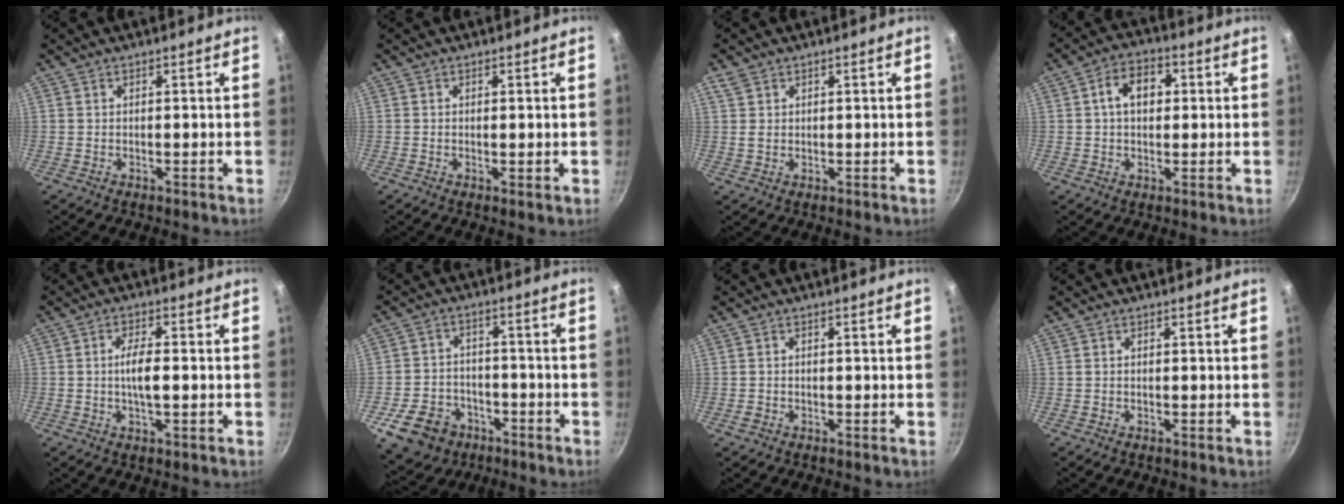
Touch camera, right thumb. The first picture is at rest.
{"total": 0.7, "force": [0.1, 0.2, 0.6], "torque": [-0.010, -0.003, 0.000]}
{"total": 2.7, "force": [1.3, 2.0, 1.2], "torque": [-0.018, -0.001, 0.026]}
{"total": 7.7, "force": [1.3, 5.4, 5.3], "torque": [-0.064, 0.014, 0.011]}
{"total": 5.3, "force": [-0.5, 2.2, 4.8], "torque": [-0.083, 0.009, -0.011]}
{"total": 12.4, "force": [-6.2, 9.2, 5.6], "torque": [-0.084, 0.042, -0.096]}
{"total": 1.2, "force": [-0.6, 0.9, 0.5], "torque": [-0.011, 0.003, -0.011]}
{"total": 0.0}